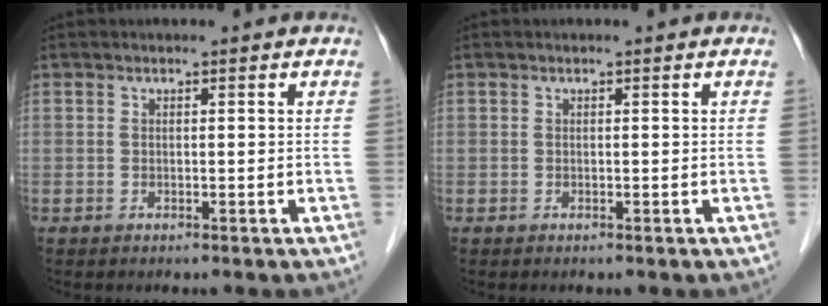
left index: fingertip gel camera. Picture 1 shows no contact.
{"total": 0.0}